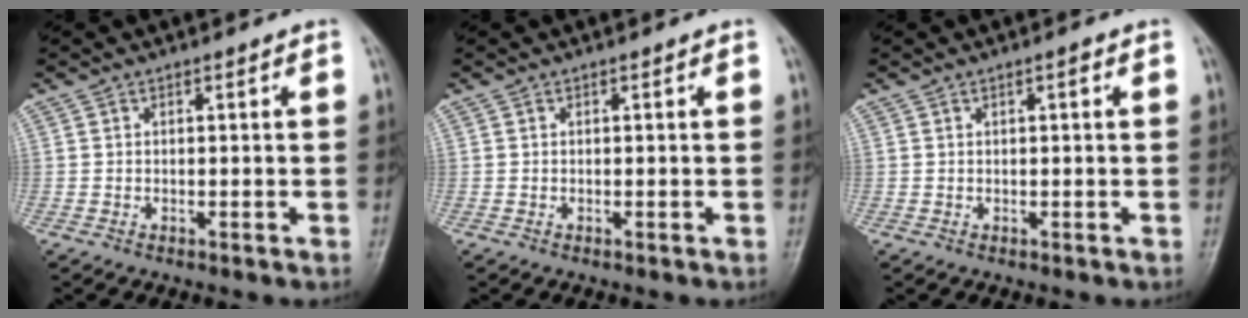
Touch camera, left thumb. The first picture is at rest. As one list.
[{"total": 0.0}, {"total": 0.9, "force": [0.4, 0.2, 0.8], "torque": [-0.013, 0.002, 0.004]}]